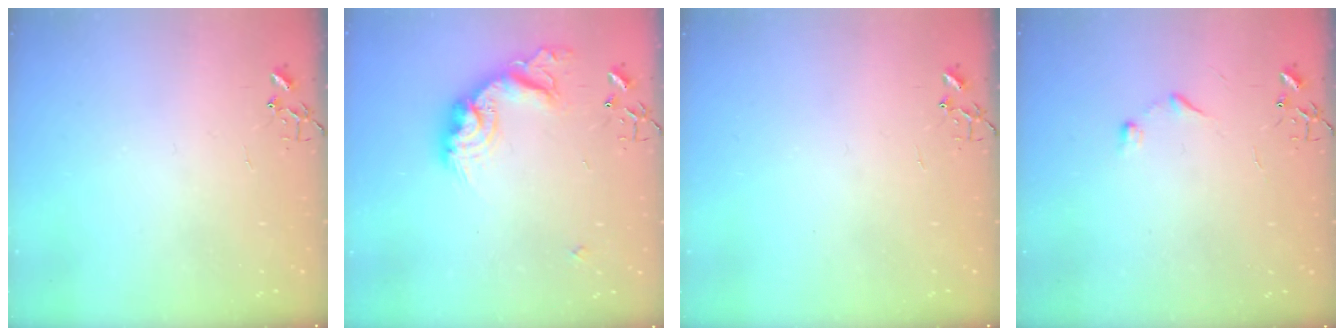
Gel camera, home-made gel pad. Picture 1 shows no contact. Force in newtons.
{"total": 17.9, "press": 17.8, "slide": 1.1}
{"total": 0.0}
{"total": 6.7, "press": 6.7, "slide": 0.7}